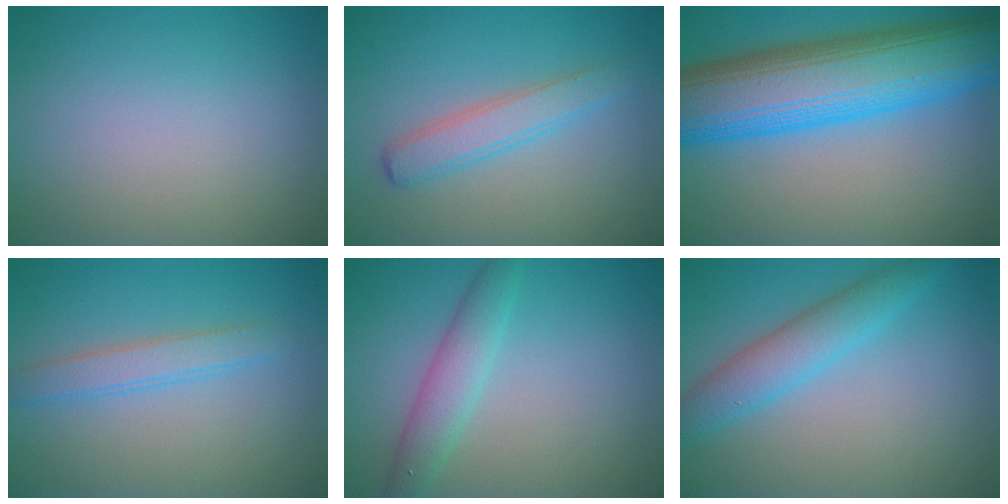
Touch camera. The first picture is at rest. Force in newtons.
{"total": 2.9, "press": 2.9, "slide": 0.0}
{"total": 13.8, "press": 13.8, "slide": 0.3}
{"total": 2.4, "press": 2.4, "slide": 0.1}
{"total": 3.2, "press": 3.2, "slide": 0.1}
{"total": 3.9, "press": 3.9, "slide": 0.1}